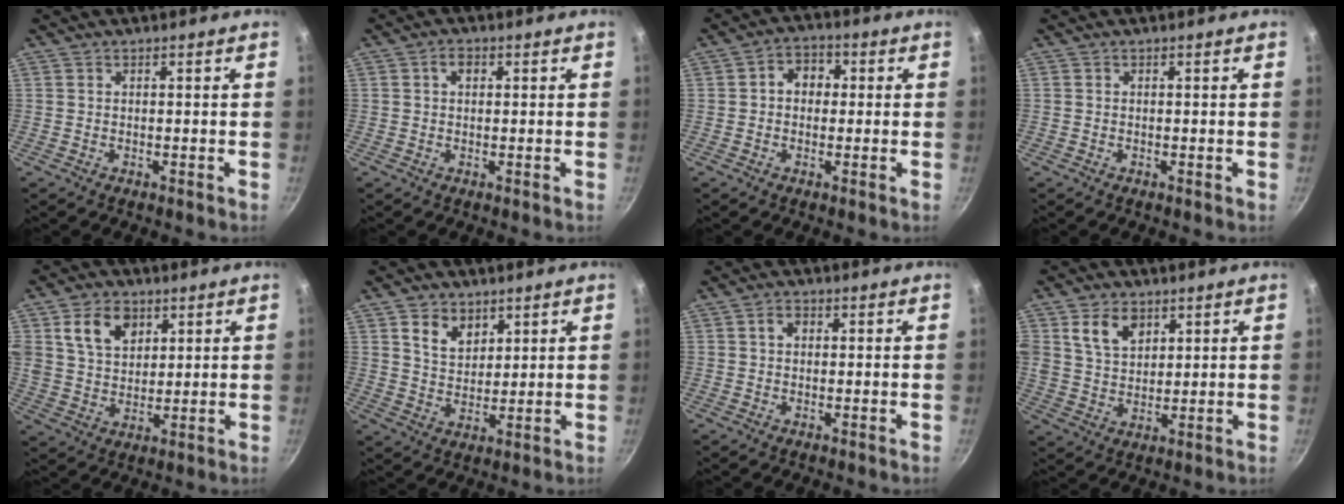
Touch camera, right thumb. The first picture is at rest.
{"total": 2.1, "force": [0.6, 1.5, 1.4], "torque": [-0.016, 0.003, 0.007]}
{"total": 5.4, "force": [0.5, 4.3, 3.1], "torque": [-0.018, 0.012, -0.004]}
{"total": 0.0}
{"total": 10.2, "force": [4.2, 7.2, 5.8], "torque": [-0.082, -0.012, 0.075]}
{"total": 7.0, "force": [3.3, 5.0, 3.6], "torque": [-0.037, -0.018, 0.062]}
{"total": 2.4, "force": [0.5, 1.8, 1.5], "torque": [-0.015, 0.005, 0.007]}
{"total": 8.4, "force": [3.7, 5.8, 4.8], "torque": [-0.070, -0.016, 0.070]}